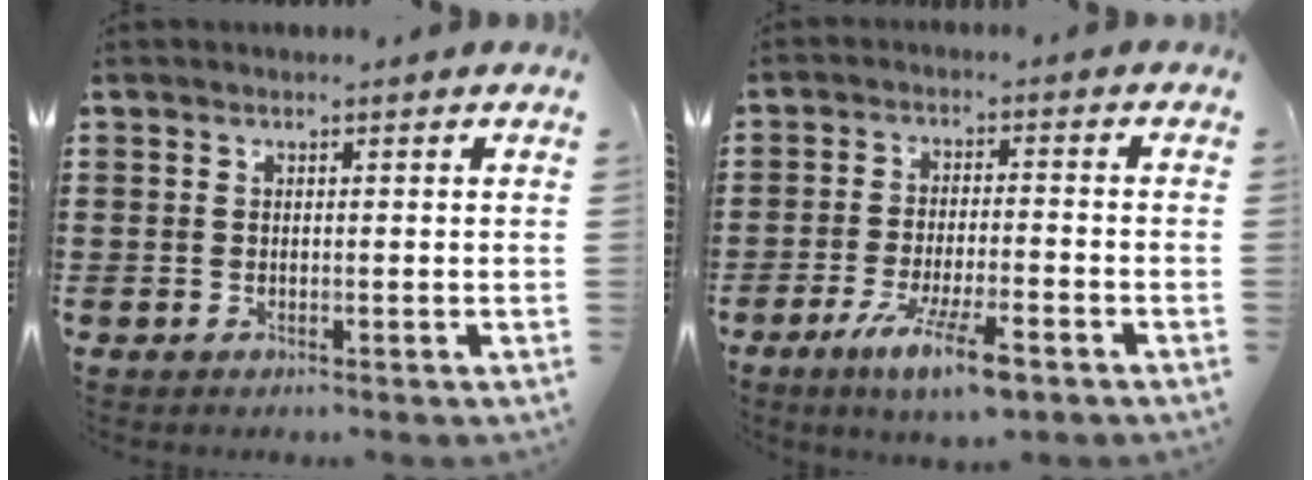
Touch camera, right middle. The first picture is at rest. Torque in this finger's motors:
{"motor_torque": [1.89, -0.25, 0.74, 0.21]}